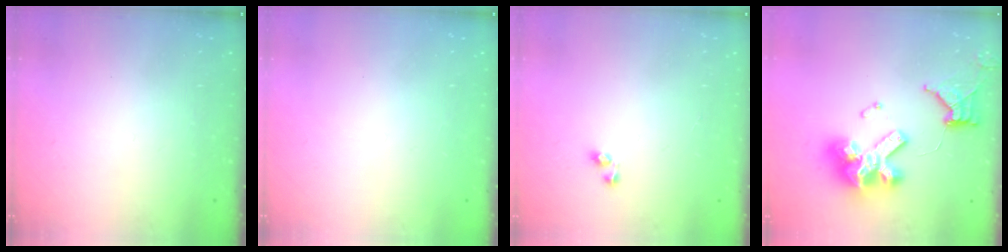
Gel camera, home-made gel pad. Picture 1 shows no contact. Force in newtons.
{"total": 0.0}
{"total": 2.4, "press": 2.0, "slide": 1.3}
{"total": 16.7, "press": 16.6, "slide": 1.9}